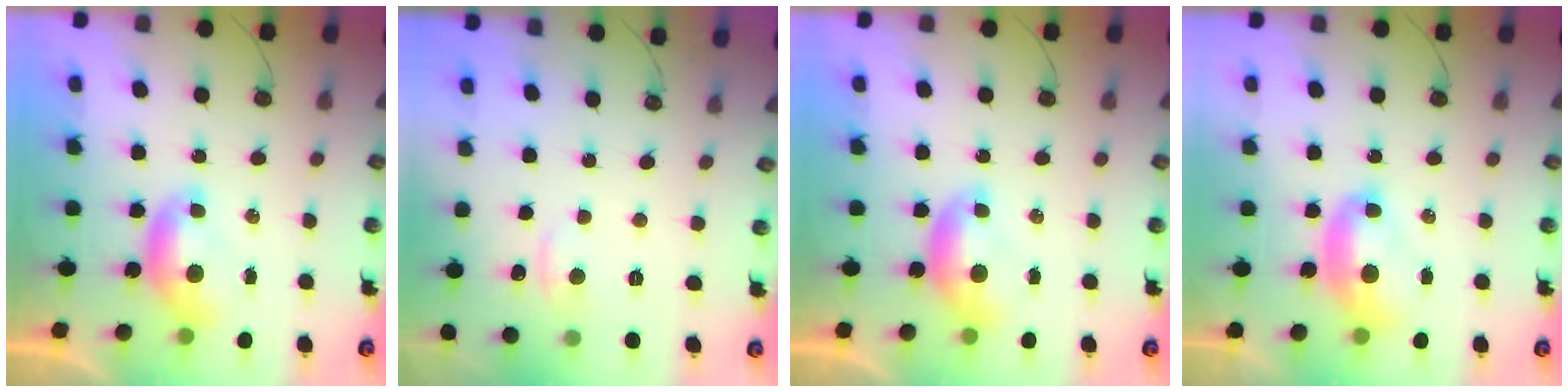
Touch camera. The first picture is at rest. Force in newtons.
{"total": 1.2, "press": 1.0, "slide": 0.6}
{"total": 0.0}
{"total": 3.2, "press": 3.2, "slide": 0.2}